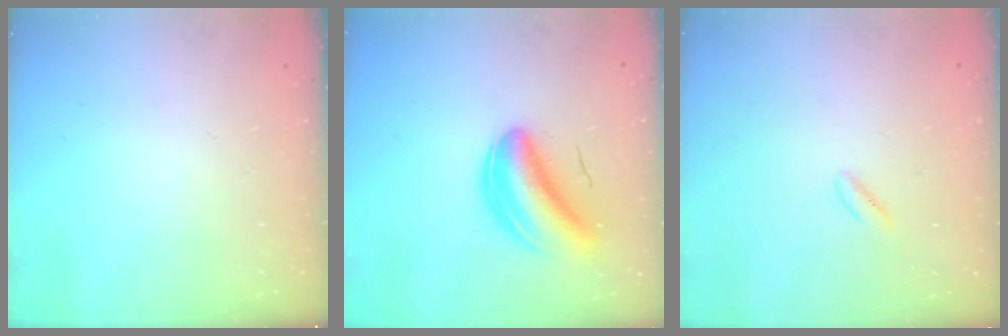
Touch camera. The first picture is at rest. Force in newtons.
{"total": 9.2, "press": 8.8, "slide": 2.9}
{"total": 0.8, "press": 0.4, "slide": 0.7}